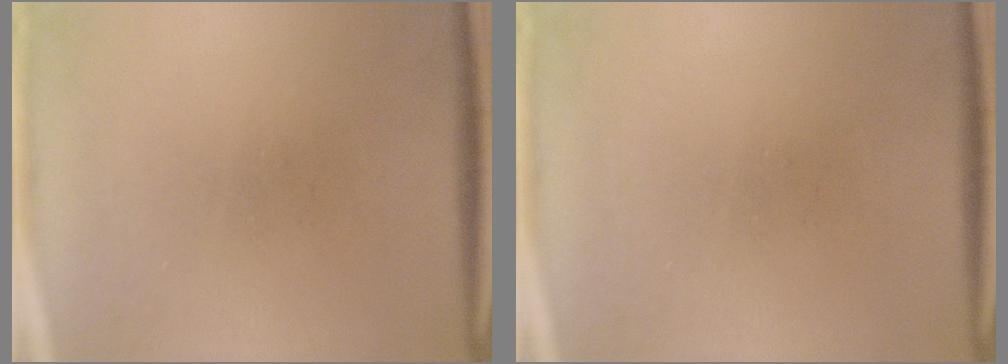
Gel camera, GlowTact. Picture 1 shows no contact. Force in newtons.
{"total": 0.0}